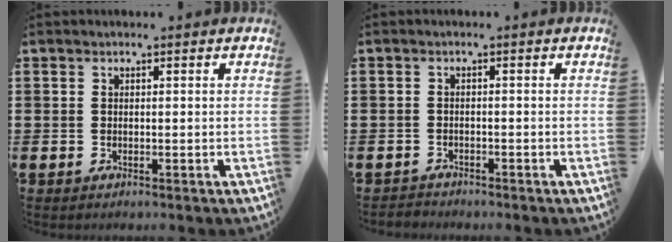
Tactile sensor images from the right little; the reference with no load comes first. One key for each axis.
{"total": 1.0, "fx": -0.9, "fy": 0.1, "fz": -0.2, "tx": 0.000, "ty": 0.002, "tz": -0.021}